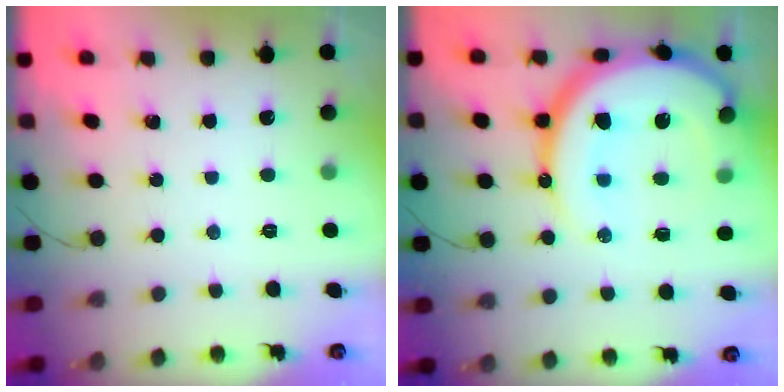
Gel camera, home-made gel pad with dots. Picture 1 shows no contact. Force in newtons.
{"total": 24.6, "press": 24.5, "slide": 2.3}